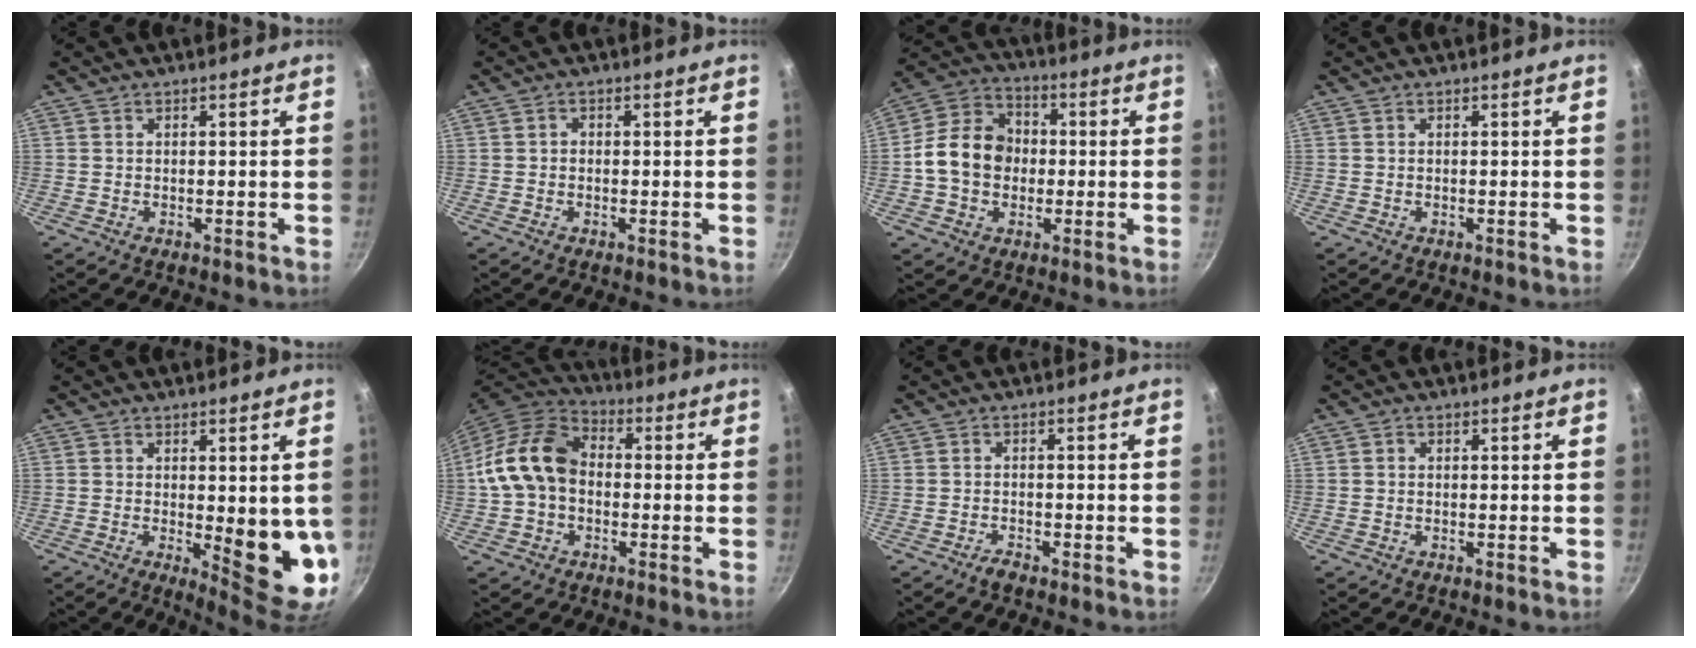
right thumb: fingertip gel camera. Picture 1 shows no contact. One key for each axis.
{"total": 1.0, "fx": -0.1, "fy": 0.9, "fz": 0.5, "tx": -0.008, "ty": 0.005, "tz": -0.003}
{"total": 13.0, "fx": -0.7, "fy": 10.5, "fz": 7.5, "tx": -0.101, "ty": 0.027, "tz": -0.031}
{"total": 0.0}
{"total": 10.8, "fx": -0.3, "fy": 3.6, "fz": 10.1, "tx": -0.107, "ty": -0.027, "tz": 0.005}
{"total": 13.9, "fx": -0.4, "fy": 10.4, "fz": 9.1, "tx": -0.145, "ty": 0.035, "tz": -0.023}
{"total": 1.8, "fx": -1.4, "fy": 0.7, "fz": 0.9, "tx": -0.018, "ty": 0.013, "tz": -0.028}
{"total": 0.7, "fx": 0.0, "fy": 0.6, "fz": 0.3, "tx": -0.004, "ty": 0.004, "tz": 0.000}